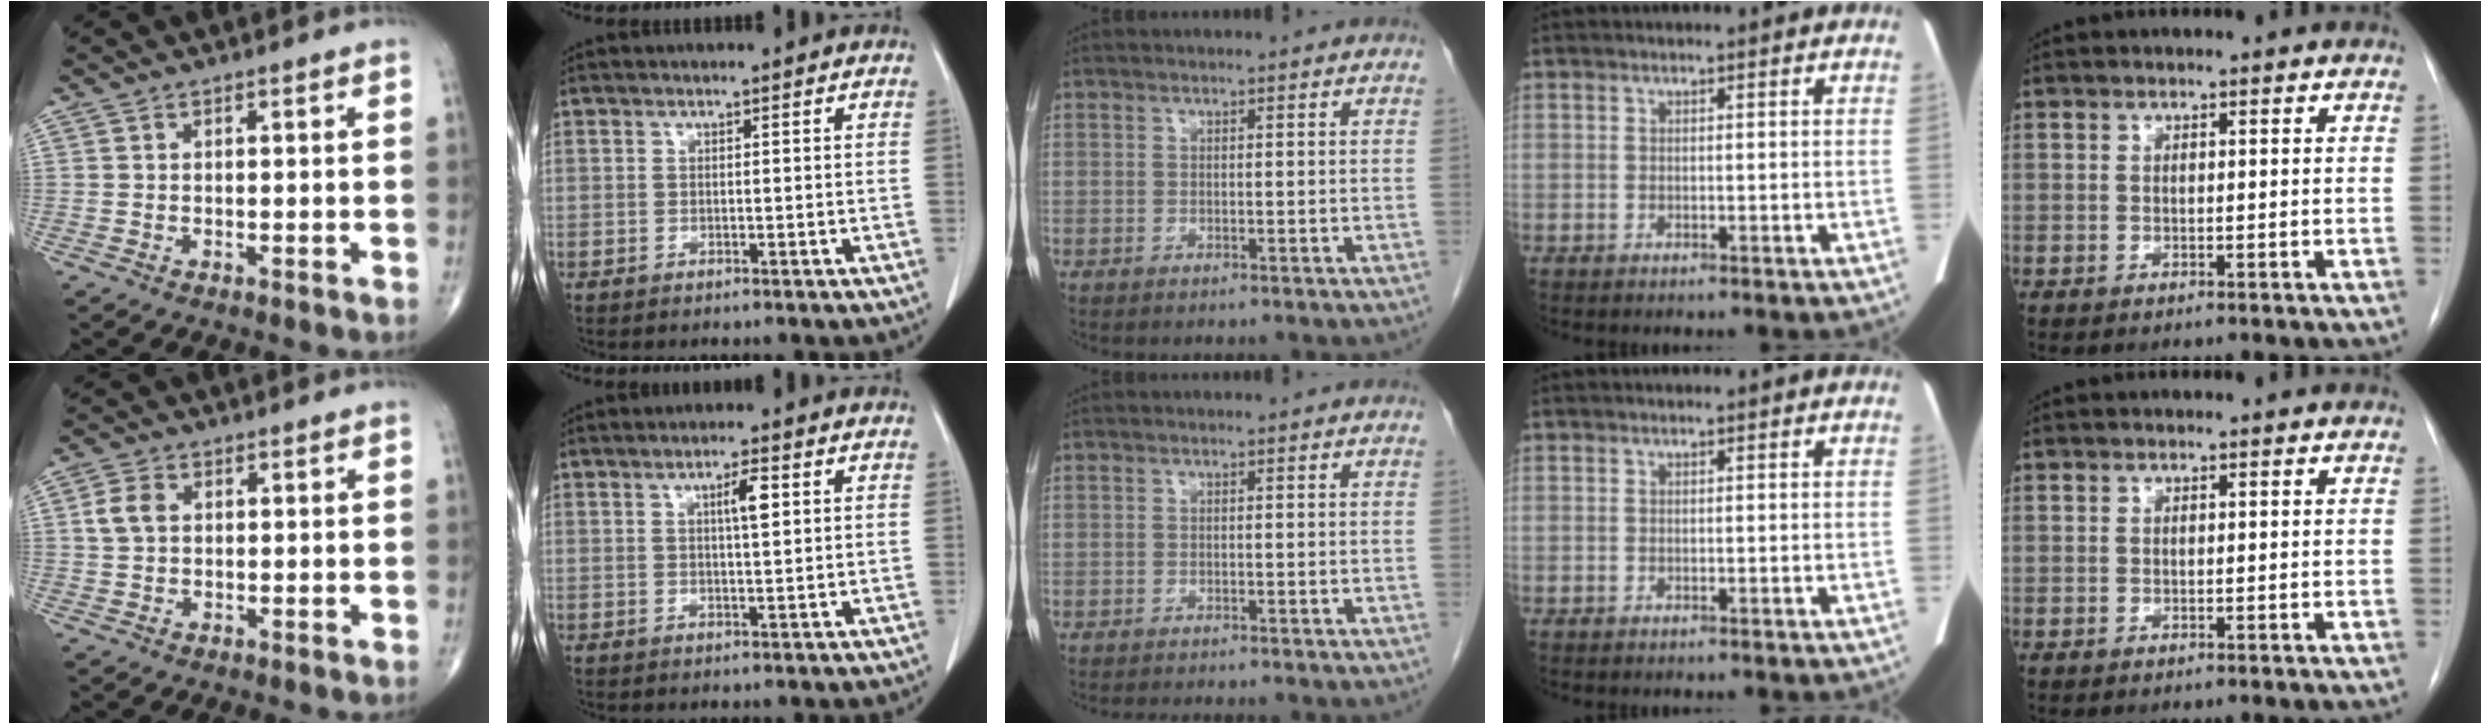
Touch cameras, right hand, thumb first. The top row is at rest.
{"thumb": {"total": 4.1, "force": [0.8, 2.9, 2.8], "torque": [-0.057, 0.005, 0.013]}, "index": {"total": 3.4, "force": [1.1, 0.5, 3.2], "torque": [-0.050, 0.002, 0.017]}, "middle": {"total": 3.1, "force": [-2.9, 0.3, 1.2], "torque": [-0.019, -0.007, -0.038]}}